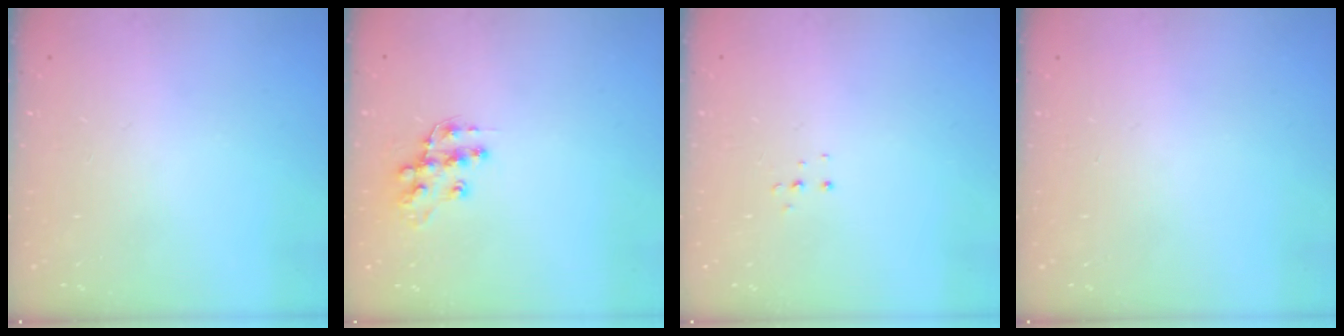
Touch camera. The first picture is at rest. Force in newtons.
{"total": 11.6, "press": 11.5, "slide": 0.9}
{"total": 3.4, "press": 3.3, "slide": 0.8}
{"total": 0.6, "press": 0.0, "slide": 0.6}